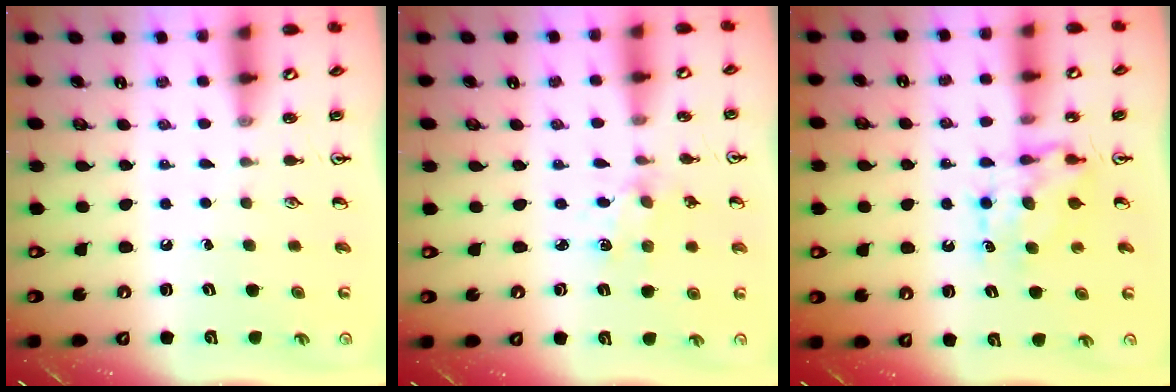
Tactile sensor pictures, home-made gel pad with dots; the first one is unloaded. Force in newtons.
{"total": 2.0, "press": 2.0, "slide": 0.3}
{"total": 7.2, "press": 7.2, "slide": 0.4}